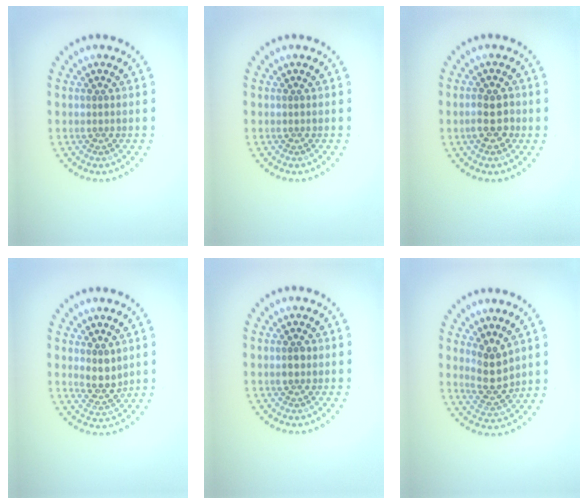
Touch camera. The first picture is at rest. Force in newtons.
{"total": 0.0}
{"total": 2.7, "press": 2.7, "slide": 0.3}
{"total": 2.4, "press": 2.0, "slide": 1.3}
{"total": 0.9, "press": 0.8, "slide": 0.2}
{"total": 2.9, "press": 2.5, "slide": 1.4}